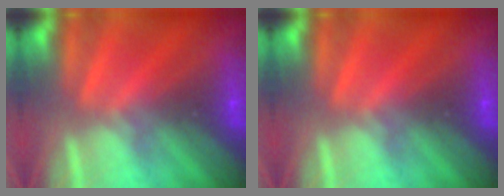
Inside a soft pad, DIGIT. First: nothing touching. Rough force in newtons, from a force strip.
{"total": 0.0}